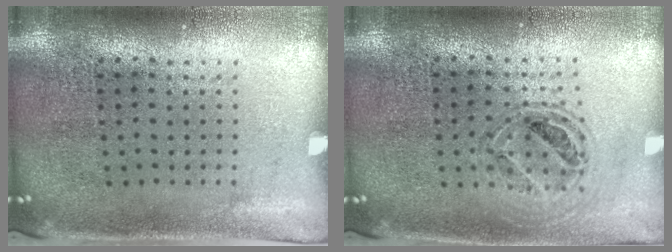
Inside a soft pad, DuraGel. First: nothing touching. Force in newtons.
{"total": 0.8, "press": 0.8, "slide": 0.1}